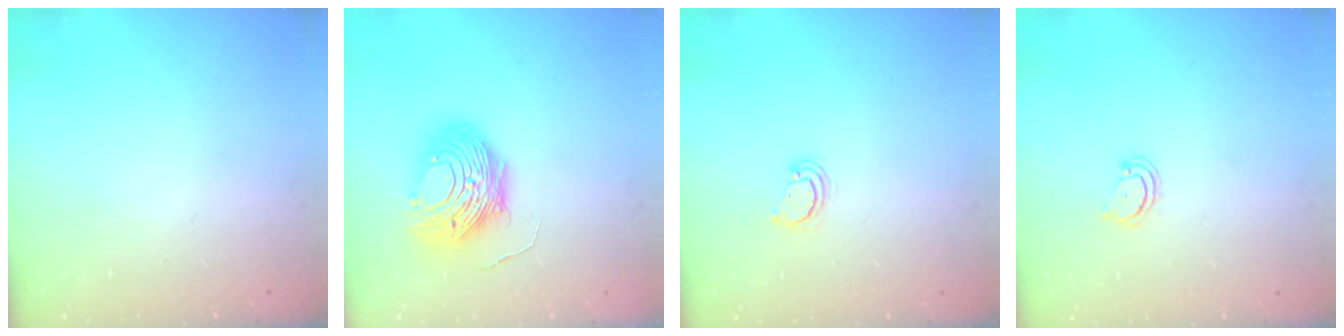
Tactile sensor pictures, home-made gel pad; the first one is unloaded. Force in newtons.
{"total": 13.5, "press": 13.4, "slide": 1.4}
{"total": 2.6, "press": 2.6, "slide": 0.3}
{"total": 3.2, "press": 3.2, "slide": 0.3}